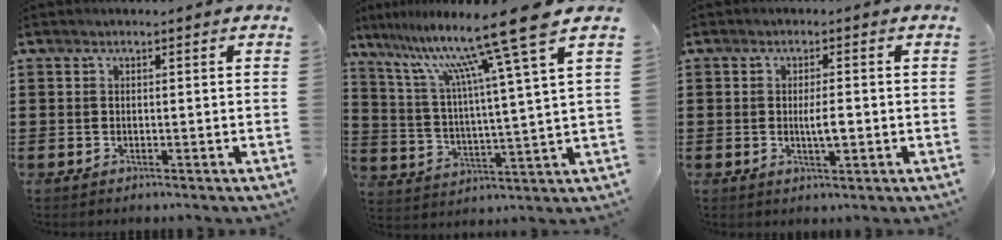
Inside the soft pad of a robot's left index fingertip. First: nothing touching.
{"total": 14.1, "force": [9.9, -0.2, 10.1], "torque": [-0.207, -0.060, 0.148]}
{"total": 3.1, "force": [-0.3, 0.8, 3.0], "torque": [-0.054, 0.001, -0.006]}